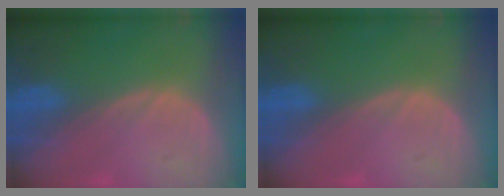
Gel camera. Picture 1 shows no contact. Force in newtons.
{"total": 0.0}